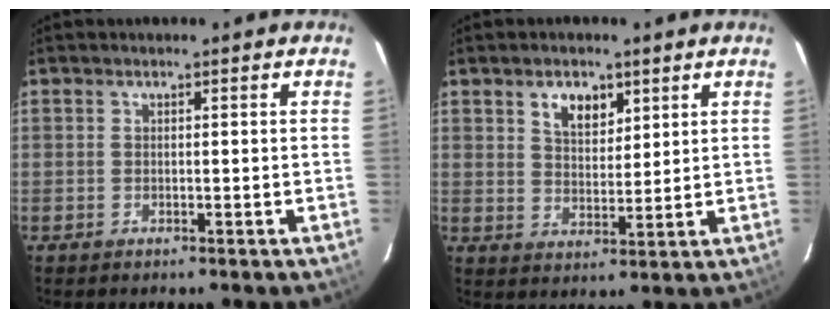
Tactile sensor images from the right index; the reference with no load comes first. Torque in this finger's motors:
{"motor_torque": [0.11, 0.30, 0.10, 0.05]}